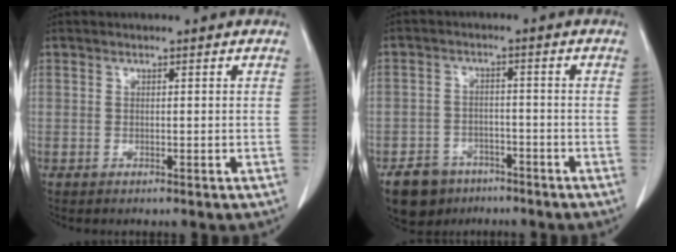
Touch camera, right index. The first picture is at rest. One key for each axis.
{"total": 6.8, "fx": -4.7, "fy": 4.6, "fz": 1.5, "tx": -0.032, "ty": 0.006, "tz": -0.074}